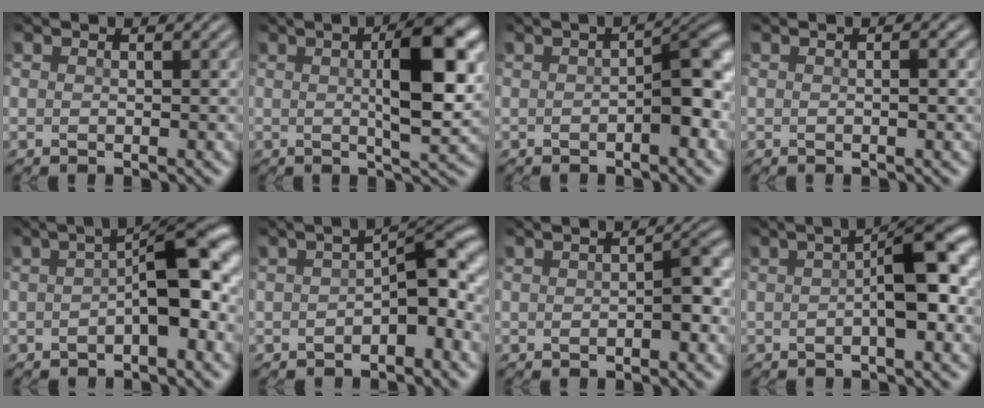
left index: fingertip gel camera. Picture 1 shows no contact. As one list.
[{"total": 7.6, "force": [1.3, 2.1, 7.2], "torque": [-0.116, 0.010, 0.020]}, {"total": 5.1, "force": [-0.8, 2.1, 4.5], "torque": [-0.062, 0.009, -0.014]}, {"total": 0.7, "force": [-0.2, 0.1, 0.6], "torque": [-0.012, 0.002, -0.001]}, {"total": 8.2, "force": [-0.1, 3.1, 7.6], "torque": [-0.115, 0.018, -0.006]}, {"total": 7.2, "force": [-1.6, 3.6, 6.1], "torque": [-0.083, 0.007, -0.029]}, {"total": 3.0, "force": [-0.6, 1.2, 2.7], "torque": [-0.040, 0.004, -0.009]}, {"total": 6.7, "force": [0.0, 2.3, 6.3], "torque": [-0.101, 0.014, -0.002]}]